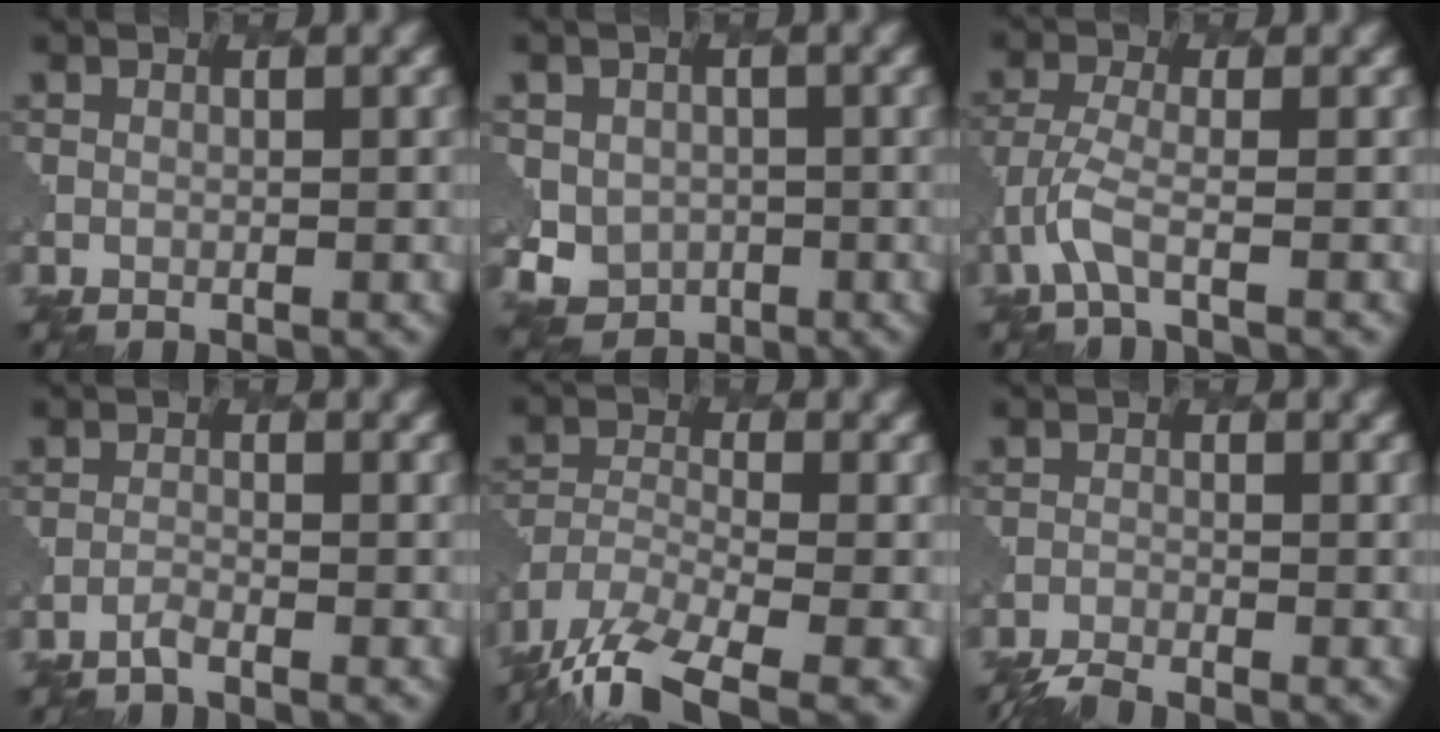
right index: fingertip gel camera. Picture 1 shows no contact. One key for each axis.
{"total": 4.4, "fx": -0.2, "fy": 4.1, "fz": 1.3, "tx": -0.026, "ty": -0.010, "tz": -0.007}
{"total": 2.8, "fx": -1.6, "fy": 0.6, "fz": 2.2, "tx": -0.059, "ty": -0.007, "tz": -0.042}
{"total": 0.8, "fx": -0.8, "fy": 0.1, "fz": 0.1, "tx": -0.001, "ty": 0.000, "tz": -0.020}
{"total": 9.7, "fx": -7.1, "fy": 3.2, "fz": 5.7, "tx": -0.119, "ty": -0.022, "tz": -0.135}
{"total": 3.0, "fx": -2.9, "fy": 0.2, "fz": 0.7, "tx": -0.022, "ty": -0.014, "tz": -0.054}